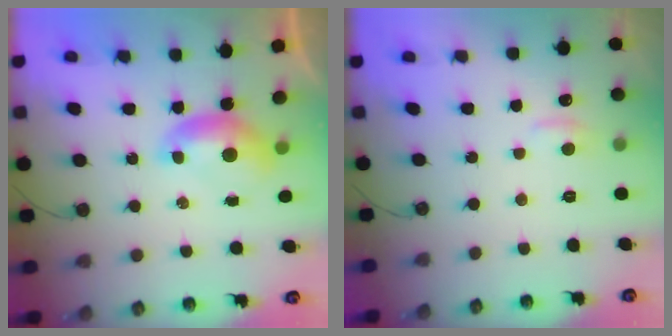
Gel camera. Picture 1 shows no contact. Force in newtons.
{"total": 1.0, "press": 0.7, "slide": 0.7}